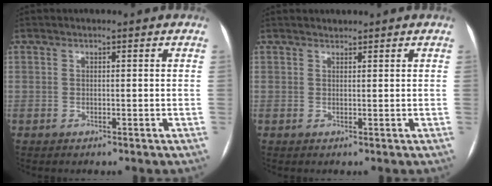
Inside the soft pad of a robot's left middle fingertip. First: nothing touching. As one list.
[{"total": 0.8, "force": [0.8, 0.2, 0.0], "torque": [-0.008, 0.008, 0.016]}]